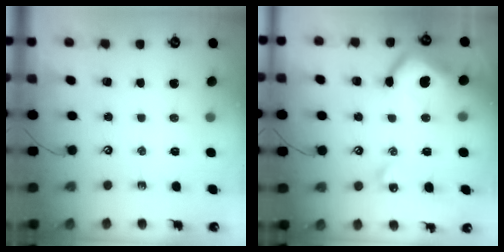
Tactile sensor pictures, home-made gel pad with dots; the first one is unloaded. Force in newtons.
{"total": 14.9, "press": 14.8, "slide": 0.9}